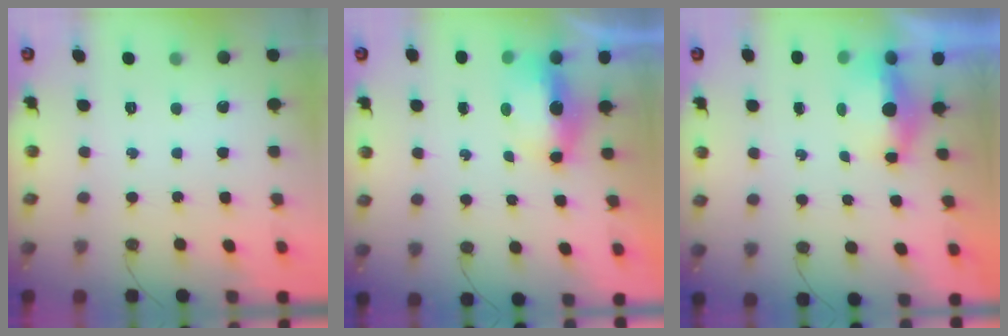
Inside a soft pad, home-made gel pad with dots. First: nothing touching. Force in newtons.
{"total": 7.1, "press": 7.1, "slide": 0.7}
{"total": 14.6, "press": 7.0, "slide": 12.8}